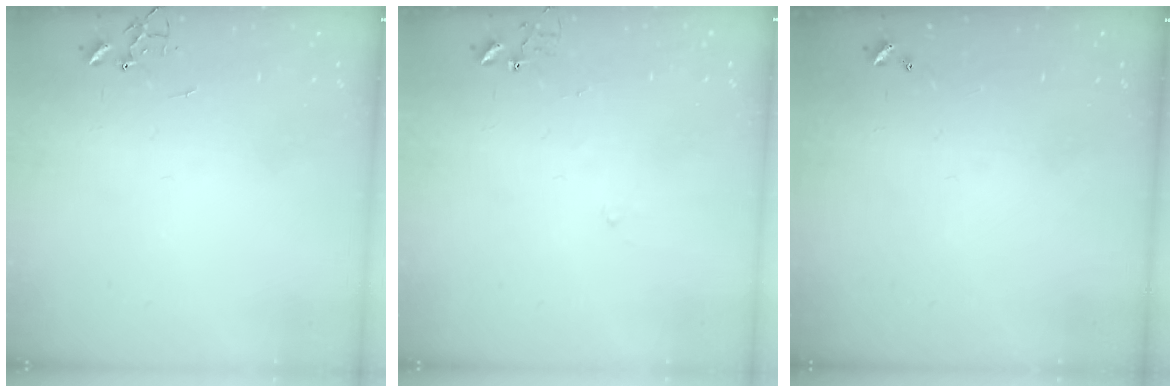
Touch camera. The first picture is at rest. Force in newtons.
{"total": 4.7, "press": 4.6, "slide": 0.4}
{"total": 0.0}